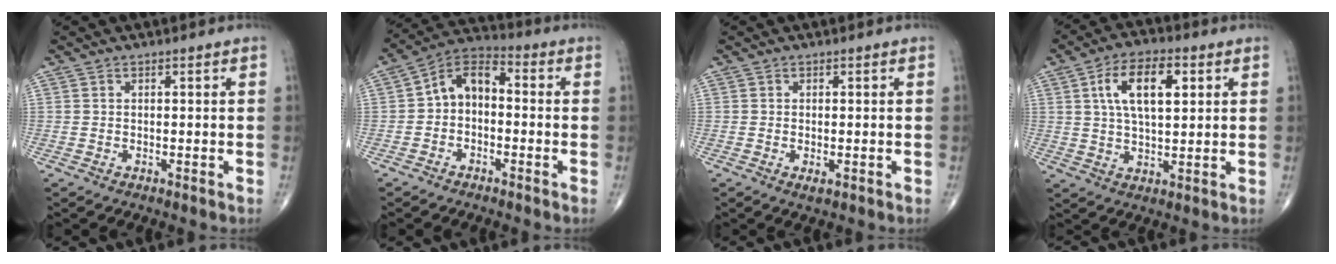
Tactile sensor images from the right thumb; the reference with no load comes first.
{"total": 7.9, "force": [-0.6, 5.4, 5.8], "torque": [-0.078, 0.038, -0.031]}
{"total": 1.4, "force": [-0.4, 0.6, 1.2], "torque": [-0.023, -0.004, -0.006]}
{"total": 11.6, "force": [3.6, 5.5, 9.6], "torque": [-0.160, 0.000, 0.062]}